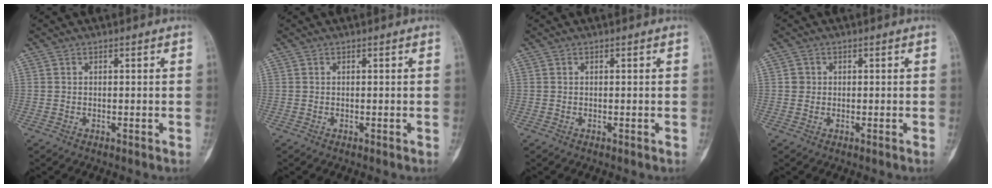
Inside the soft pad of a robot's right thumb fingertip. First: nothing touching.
{"total": 0.0}
{"total": 0.0}
{"total": 1.2, "force": [0.1, 1.2, 0.3], "torque": [0.000, 0.003, 0.000]}